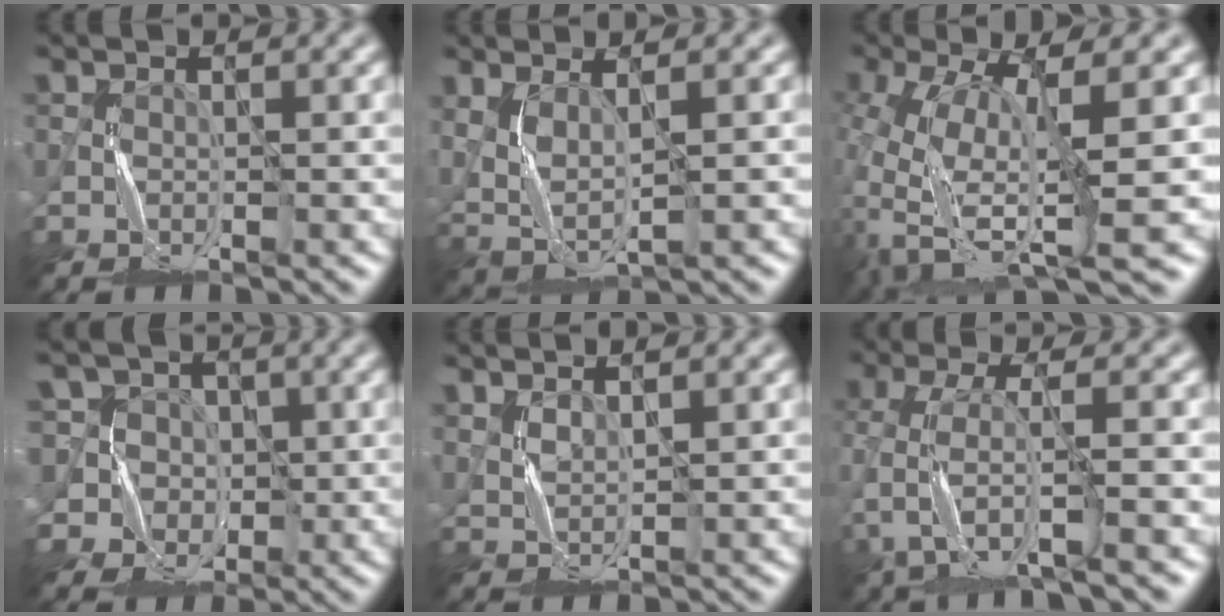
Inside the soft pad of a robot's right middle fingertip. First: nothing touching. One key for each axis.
{"total": 3.3, "fx": 1.1, "fy": 1.1, "fz": 2.9, "tx": -0.071, "ty": -0.008, "tz": 0.034}
{"total": 8.6, "fx": -1.6, "fy": 3.2, "fz": 7.8, "tx": -0.159, "ty": -0.012, "tz": -0.034}
{"total": 8.1, "fx": 2.8, "fy": 7.2, "fz": 2.5, "tx": -0.055, "ty": 0.029, "tz": 0.026}
{"total": 1.7, "fx": 1.5, "fy": 0.5, "fz": 0.6, "tx": -0.017, "ty": 0.000, "tz": 0.034}
{"total": 4.8, "fx": -2.3, "fy": 1.0, "fz": 4.0, "tx": -0.089, "ty": -0.005, "tz": -0.048}